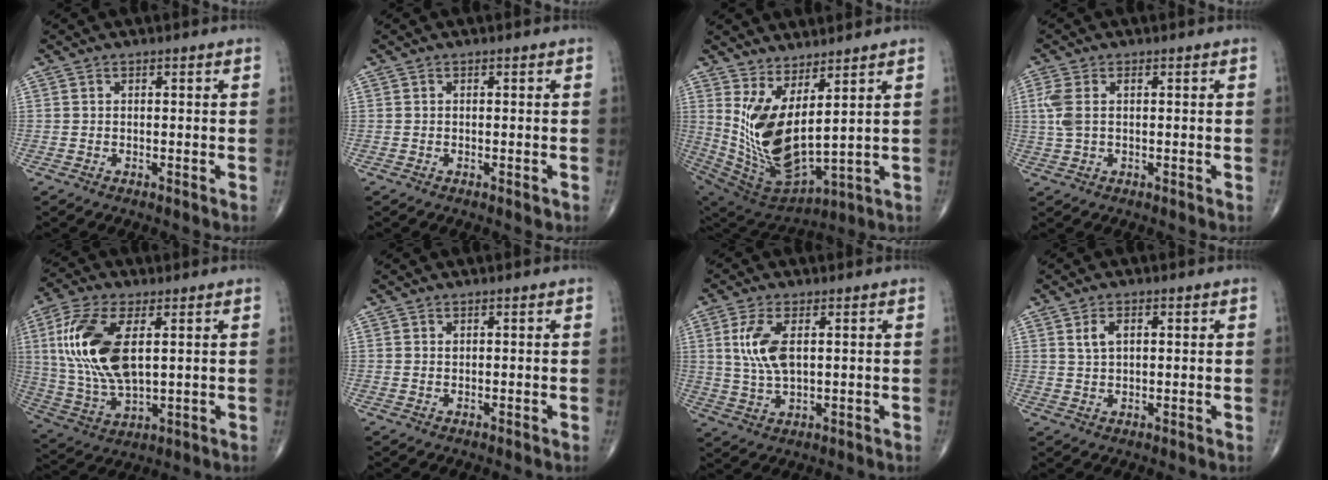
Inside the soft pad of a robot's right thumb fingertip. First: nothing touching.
{"total": 0.6, "force": [-0.2, 0.3, 0.5], "torque": [-0.006, -0.002, -0.003]}
{"total": 15.2, "force": [4.7, 5.7, 13.3], "torque": [-0.269, -0.060, 0.117]}
{"total": 4.6, "force": [0.9, 2.4, 3.8], "torque": [-0.112, 0.015, 0.020]}
{"total": 16.9, "force": [3.7, 8.0, 14.5], "torque": [-0.310, -0.009, 0.077]}
{"total": 0.6, "force": [0.3, 0.3, 0.4], "torque": [-0.004, -0.002, 0.007]}
{"total": 7.8, "force": [1.9, 3.6, 6.7], "torque": [-0.146, -0.006, 0.043]}
{"total": 3.6, "force": [1.4, 2.0, 2.7], "torque": [-0.047, 0.002, 0.028]}